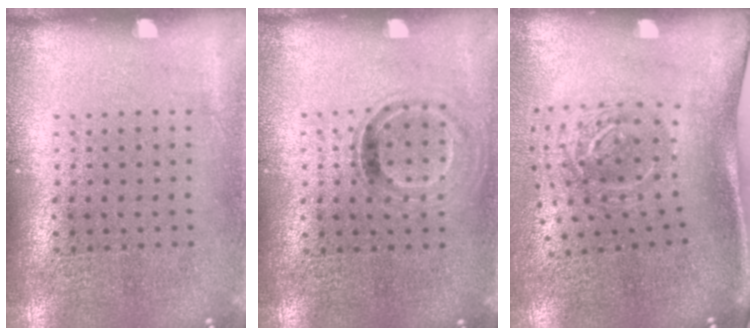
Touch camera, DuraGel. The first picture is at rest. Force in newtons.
{"total": 0.9, "press": 0.8, "slide": 0.4}
{"total": 2.0, "press": 1.3, "slide": 1.5}